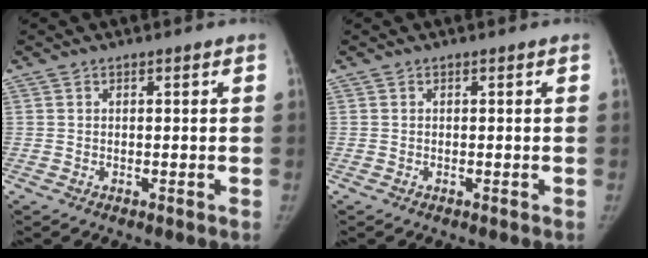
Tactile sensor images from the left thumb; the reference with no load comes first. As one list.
[{"total": 0.0}]